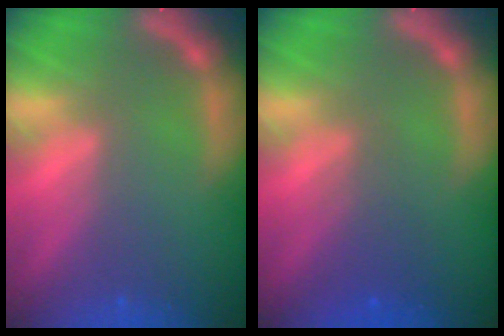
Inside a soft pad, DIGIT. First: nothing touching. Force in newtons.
{"total": 2.5}